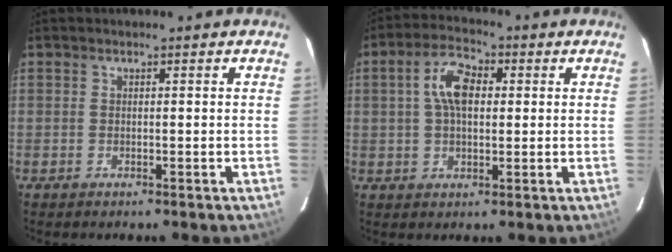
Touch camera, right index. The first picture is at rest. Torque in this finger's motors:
{"motor_torque": [0.34, -0.03, 0.48, 0.13]}